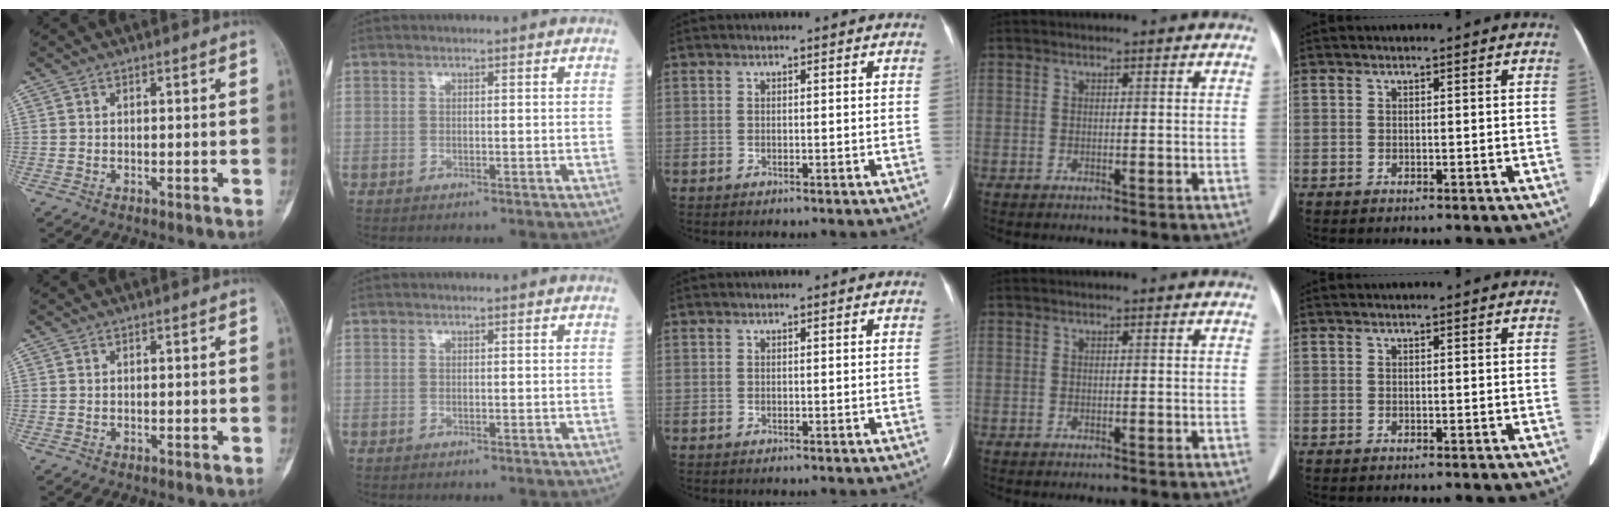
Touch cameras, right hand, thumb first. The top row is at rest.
{}